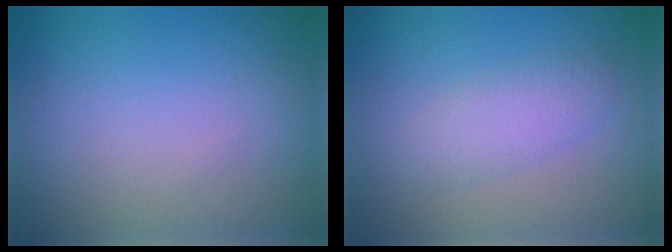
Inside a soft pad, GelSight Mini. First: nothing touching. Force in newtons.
{"total": 2.4, "press": 2.4, "slide": 0.1}